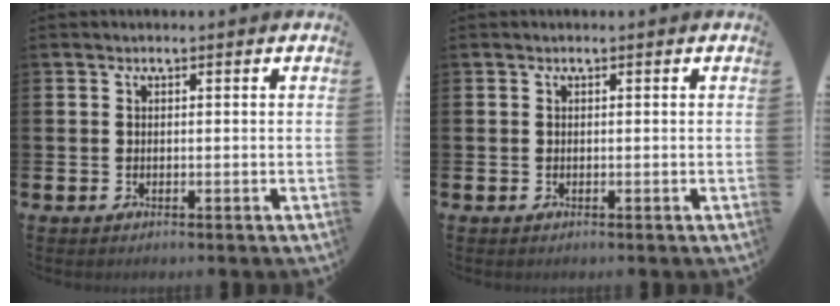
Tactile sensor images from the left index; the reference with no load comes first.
{"total": 0.0}